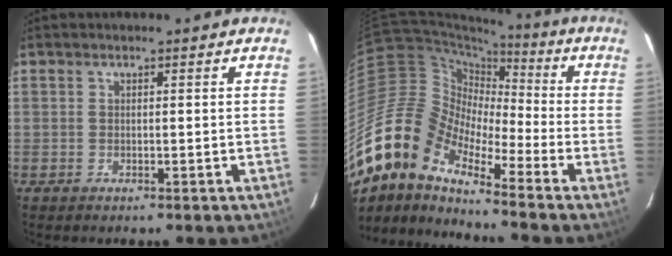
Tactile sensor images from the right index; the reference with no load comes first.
{"total": 19.6, "force": [-13.6, 7.7, 11.8], "torque": [-0.201, -0.031, -0.271]}